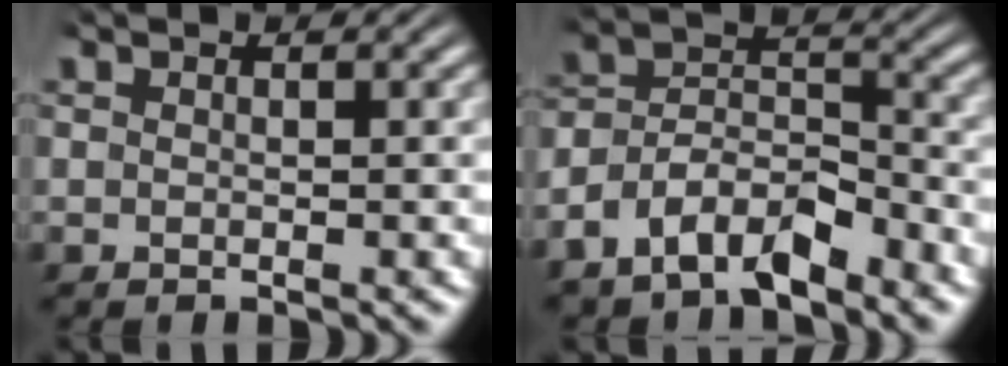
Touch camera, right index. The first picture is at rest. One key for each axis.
{"total": 8.6, "fx": -5.2, "fy": 5.9, "fz": 3.4, "tx": -0.078, "ty": -0.031, "tz": -0.089}